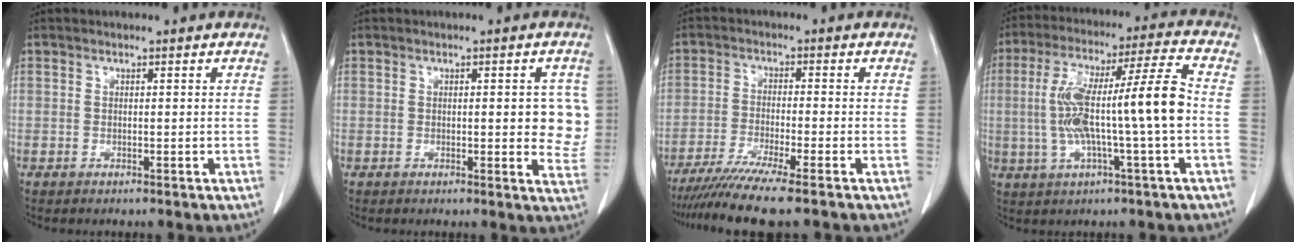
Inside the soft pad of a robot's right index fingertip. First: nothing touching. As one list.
[{"total": 5.9, "force": [0.7, 2.0, 5.5], "torque": [-0.049, -0.006, 0.004]}, {"total": 9.4, "force": [-7.5, -1.3, 5.4], "torque": [-0.082, -0.030, -0.124]}, {"total": 14.5, "force": [-1.0, 0.1, 14.4], "torque": [-0.267, 0.028, -0.021]}]